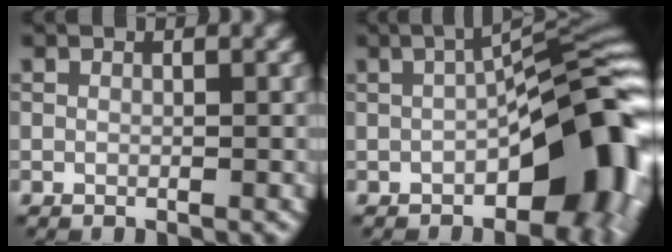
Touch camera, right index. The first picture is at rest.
{"total": 11.2, "force": [-3.2, 4.6, 9.7], "torque": [-0.108, 0.018, -0.057]}